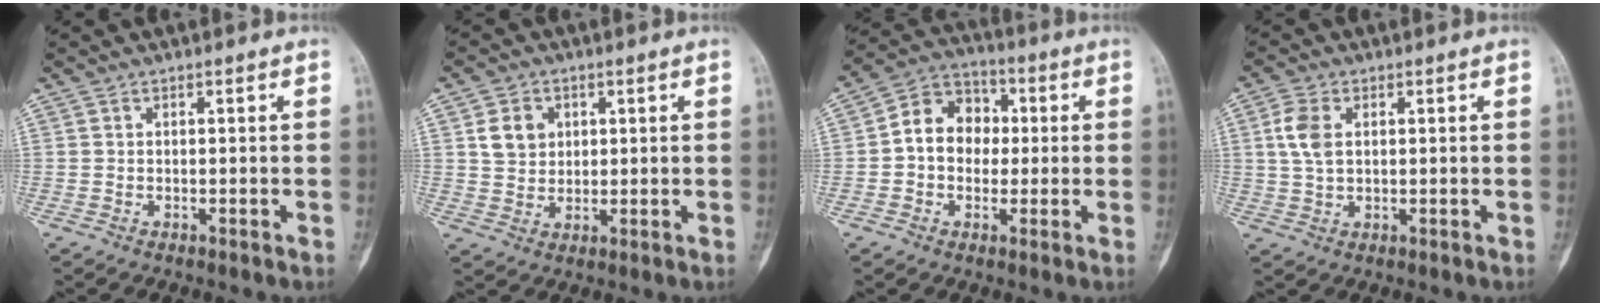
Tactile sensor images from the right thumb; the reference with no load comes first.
{"total": 5.9, "force": [1.9, 4.9, 2.7], "torque": [-0.025, -0.009, 0.037]}
{"total": 10.5, "force": [0.2, 8.5, 6.1], "torque": [-0.067, 0.030, -0.008]}
{"total": 5.4, "force": [1.3, 3.3, 4.0], "torque": [-0.087, 0.003, 0.025]}